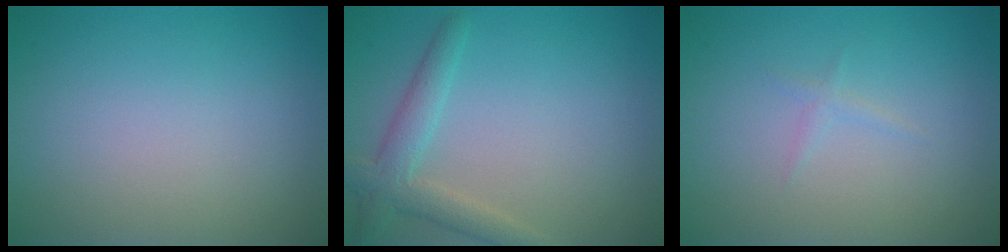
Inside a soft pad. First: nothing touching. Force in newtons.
{"total": 3.1, "press": 3.1, "slide": 0.2}
{"total": 0.7, "press": 0.7, "slide": 0.1}